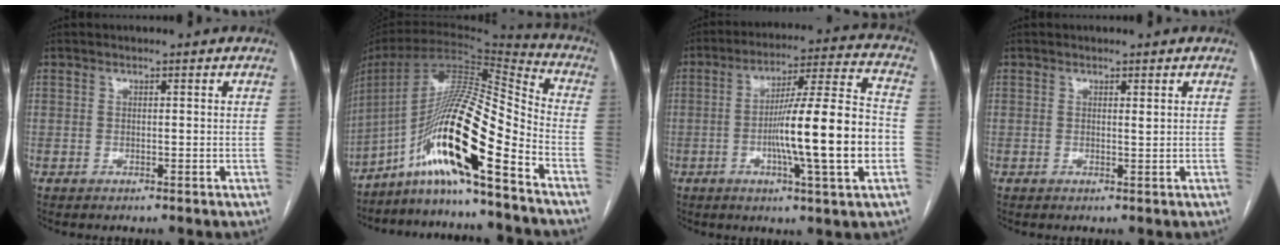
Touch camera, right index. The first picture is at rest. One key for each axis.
{"total": 19.1, "fx": -11.1, "fy": 0.5, "fz": 15.6, "tx": -0.310, "ty": 0.005, "tz": -0.206}
{"total": 17.3, "fx": -3.3, "fy": 0.2, "fz": 17.0, "tx": -0.272, "ty": 0.006, "tz": -0.055}
{"total": 0.6, "fx": 0.4, "fy": 0.0, "fz": 0.4, "tx": -0.009, "ty": -0.003, "tz": 0.006}